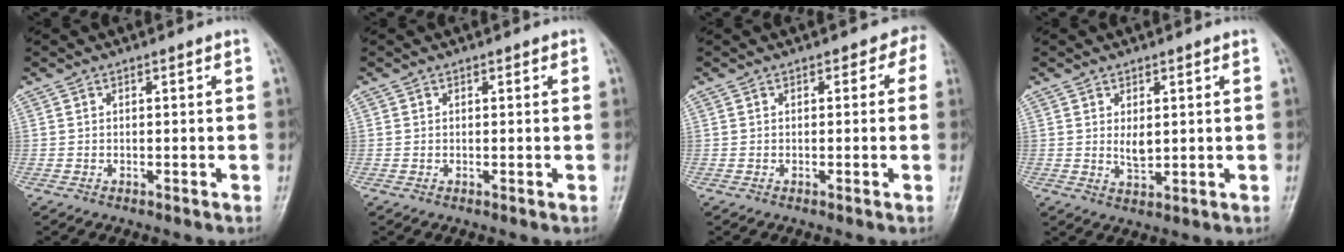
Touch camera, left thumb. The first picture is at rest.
{"total": 0.9, "force": [0.5, 0.7, 0.2], "torque": [0.009, -0.002, 0.003]}
{"total": 2.6, "force": [1.1, 2.0, 1.4], "torque": [0.017, 0.003, 0.003]}
{"total": 3.1, "force": [0.8, 1.8, 2.4], "torque": [-0.034, -0.012, 0.017]}